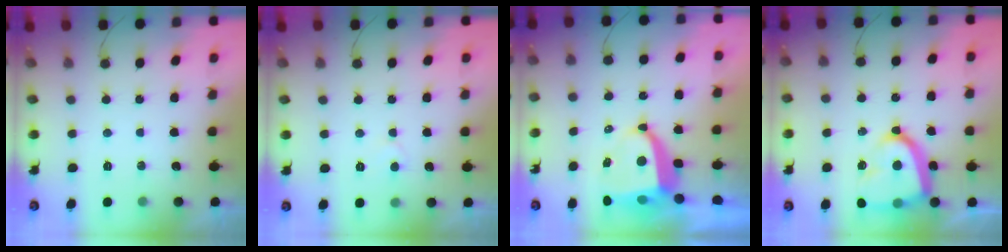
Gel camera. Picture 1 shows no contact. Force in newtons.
{"total": 3.8, "press": 3.8, "slide": 0.5}
{"total": 8.8, "press": 8.8, "slide": 1.0}
{"total": 18.0, "press": 17.9, "slide": 1.6}